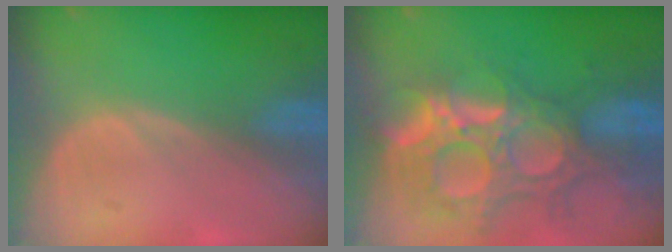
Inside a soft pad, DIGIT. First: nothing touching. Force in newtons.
{"total": 13.8, "press": 11.6, "slide": 7.5}